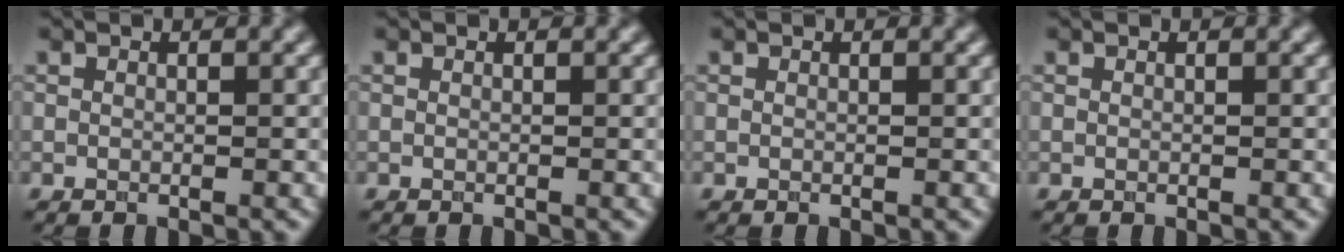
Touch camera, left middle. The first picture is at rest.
{"total": 0.0}
{"total": 0.0}
{"total": 0.0}